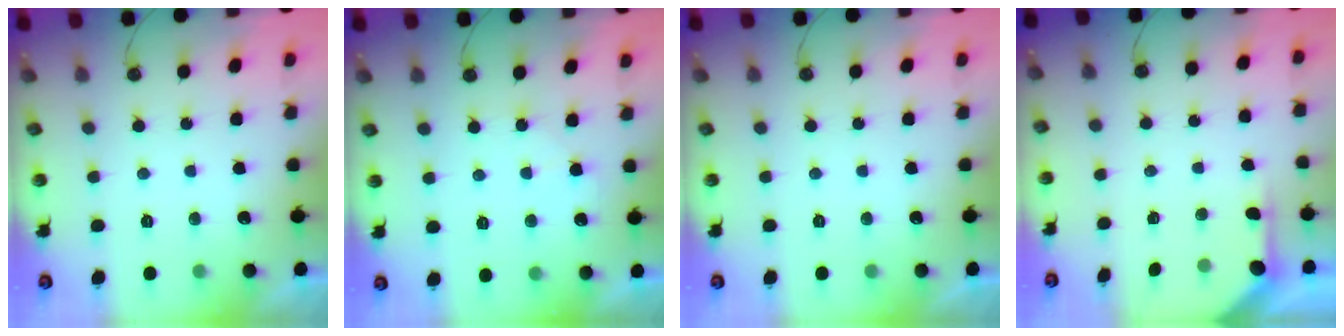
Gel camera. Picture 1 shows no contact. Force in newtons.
{"total": 4.9, "press": 4.8, "slide": 0.7}
{"total": 0.0}
{"total": 2.2, "press": 2.2, "slide": 0.3}